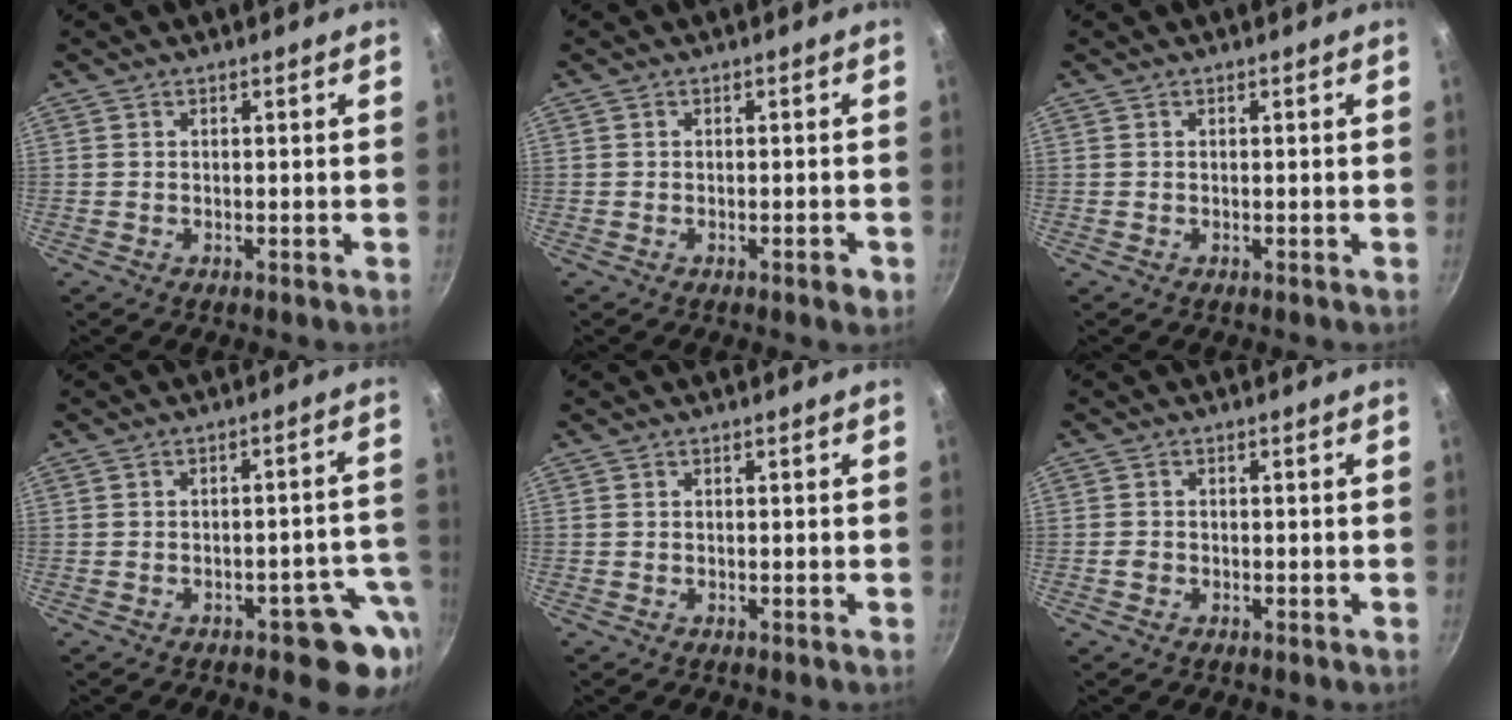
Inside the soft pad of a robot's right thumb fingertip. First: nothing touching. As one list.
[{"total": 1.8, "force": [-0.8, 0.6, 1.5], "torque": [-0.021, 0.009, -0.012]}, {"total": 0.0}, {"total": 8.3, "force": [-4.0, 4.4, 5.7], "torque": [-0.002, 0.045, -0.041]}, {"total": 0.0}, {"total": 1.3, "force": [-0.6, 1.0, 0.5], "torque": [-0.010, 0.006, -0.011]}]